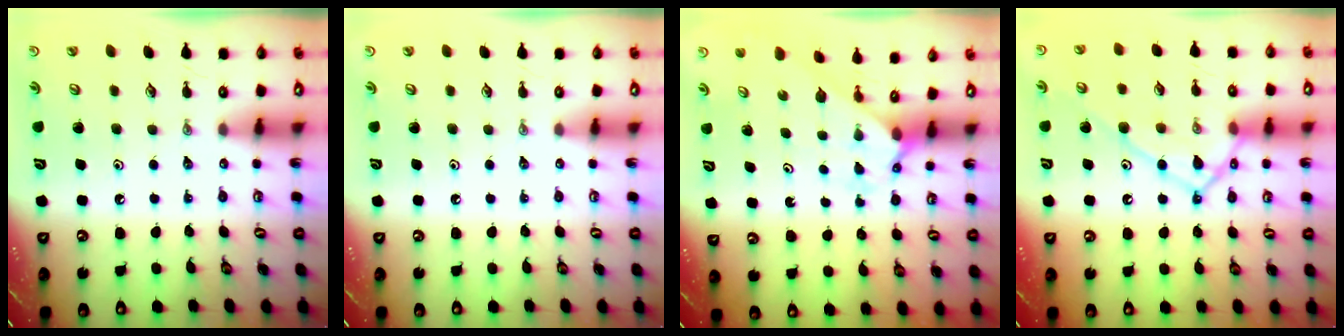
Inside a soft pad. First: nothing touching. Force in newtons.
{"total": 0.0}
{"total": 2.3, "press": 2.3, "slide": 0.2}
{"total": 13.5, "press": 13.4, "slide": 1.0}